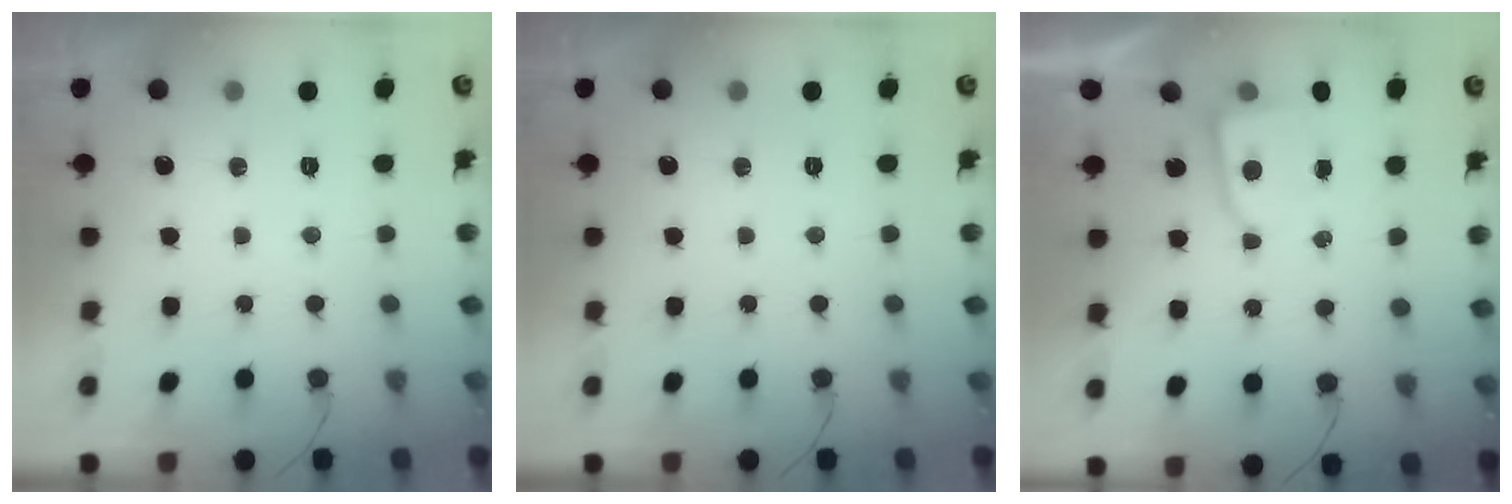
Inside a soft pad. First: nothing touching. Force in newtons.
{"total": 0.0}
{"total": 2.2, "press": 2.2, "slide": 0.3}